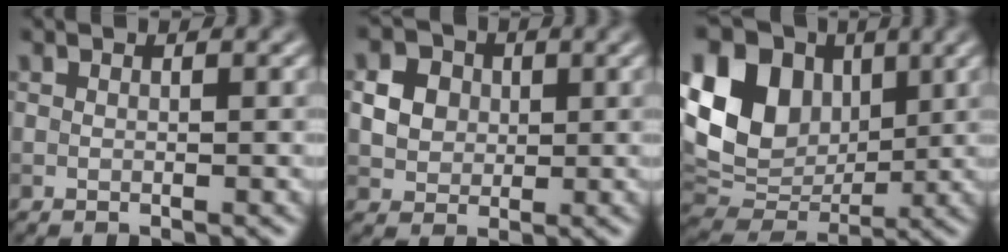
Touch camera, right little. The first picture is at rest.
{"total": 3.5, "force": [0.7, 3.0, 1.6], "torque": [-0.030, 0.000, 0.024]}
{"total": 12.3, "force": [3.0, 9.2, 7.6], "torque": [-0.169, 0.018, 0.052]}